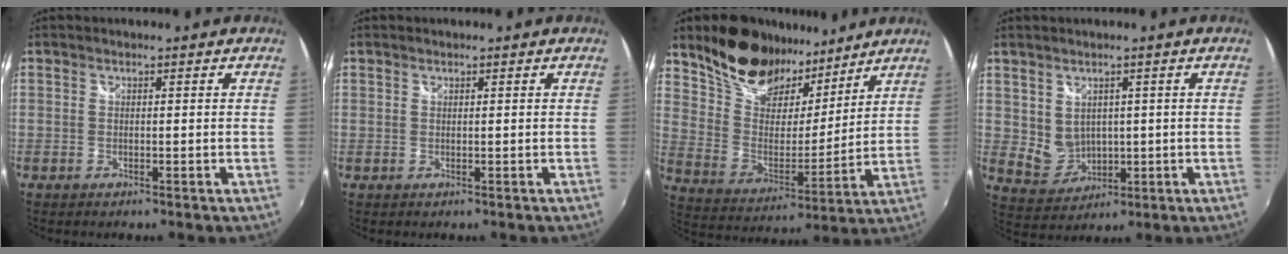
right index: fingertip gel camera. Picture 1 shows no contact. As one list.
[{"total": 0.6, "force": [0.2, 0.6, 0.0], "torque": [0.003, 0.001, 0.003]}, {"total": 18.3, "force": [13.4, 9.6, 8.0], "torque": [-0.174, 0.025, 0.246]}, {"total": 5.6, "force": [1.3, 4.8, 2.5], "torque": [-0.048, -0.001, 0.044]}]